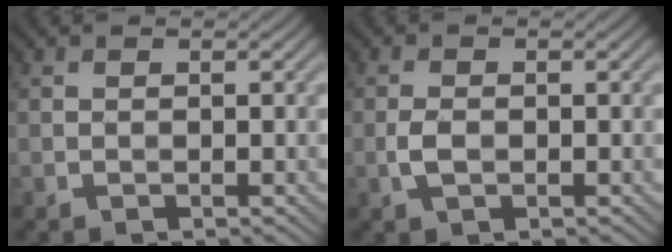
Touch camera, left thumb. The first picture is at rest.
{"total": 2.1, "force": [-0.5, 1.1, 1.7], "torque": [-0.040, 0.000, -0.012]}